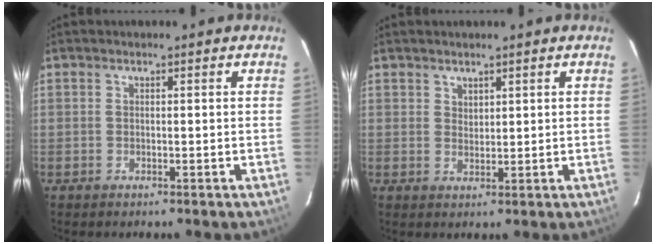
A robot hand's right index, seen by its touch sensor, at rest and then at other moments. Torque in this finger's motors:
{"motor_torque": [-0.20, 0.29, -0.06, 0.00]}